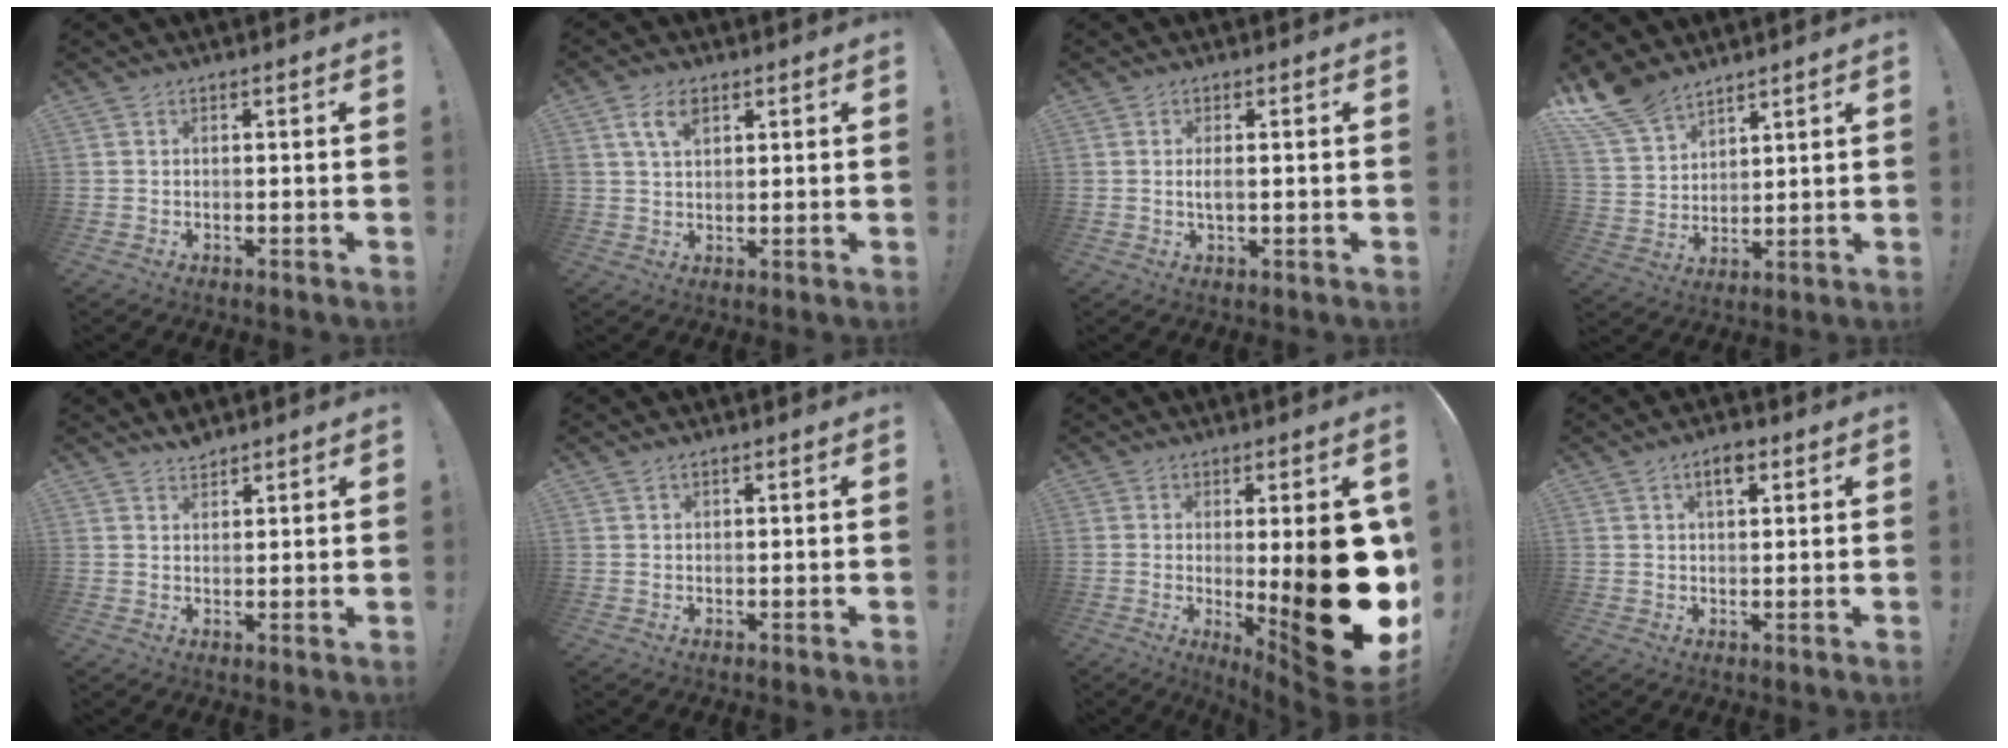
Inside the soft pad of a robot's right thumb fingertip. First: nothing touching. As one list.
[{"total": 5.9, "force": [2.8, 3.1, 4.2], "torque": [-0.074, -0.001, 0.052]}, {"total": 2.2, "force": [-0.2, 0.4, 2.2], "torque": [-0.039, -0.001, -0.004]}, {"total": 10.8, "force": [8.8, 5.3, 3.5], "torque": [-0.078, -0.056, 0.172]}, {"total": 2.6, "force": [2.5, 0.4, 0.5], "torque": [-0.004, -0.018, 0.044]}, {"total": 0.7, "force": [0.6, 0.2, 0.2], "torque": [0.003, -0.003, 0.011]}, {"total": 25.2, "force": [-0.3, 7.1, 24.2], "torque": [-0.308, -0.033, 0.017]}, {"total": 4.1, "force": [2.0, 2.0, 3.0], "torque": [-0.040, -0.002, 0.031]}]